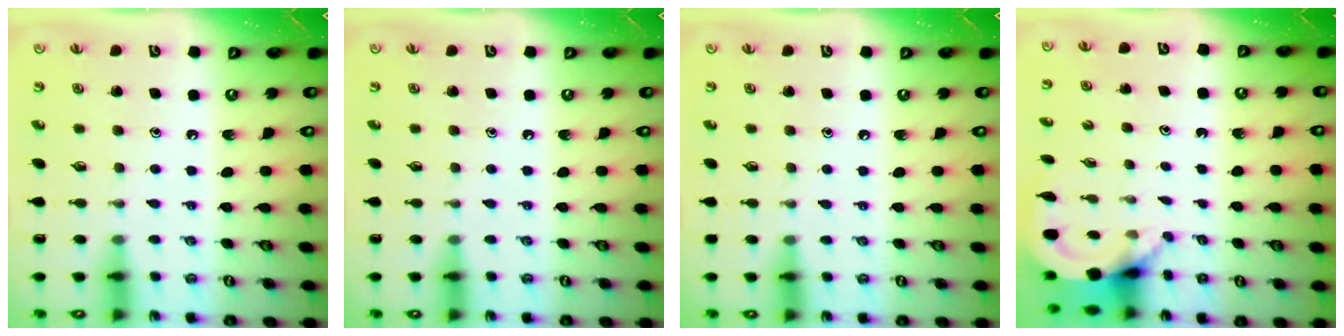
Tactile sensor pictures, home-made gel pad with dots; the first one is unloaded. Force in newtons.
{"total": 0.0}
{"total": 2.8, "press": 2.8, "slide": 0.5}
{"total": 3.9, "press": 3.9, "slide": 0.3}